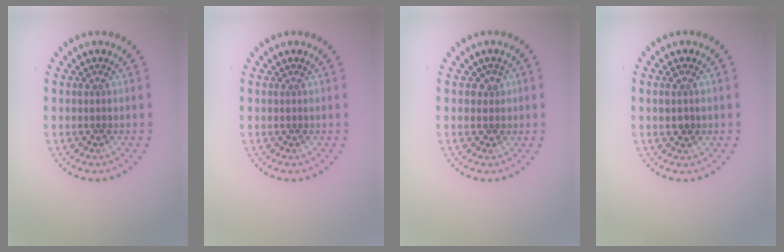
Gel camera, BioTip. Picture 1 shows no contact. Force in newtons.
{"total": 0.0}
{"total": 1.2, "press": 1.1, "slide": 0.6}
{"total": 1.3, "press": 1.2, "slide": 0.3}